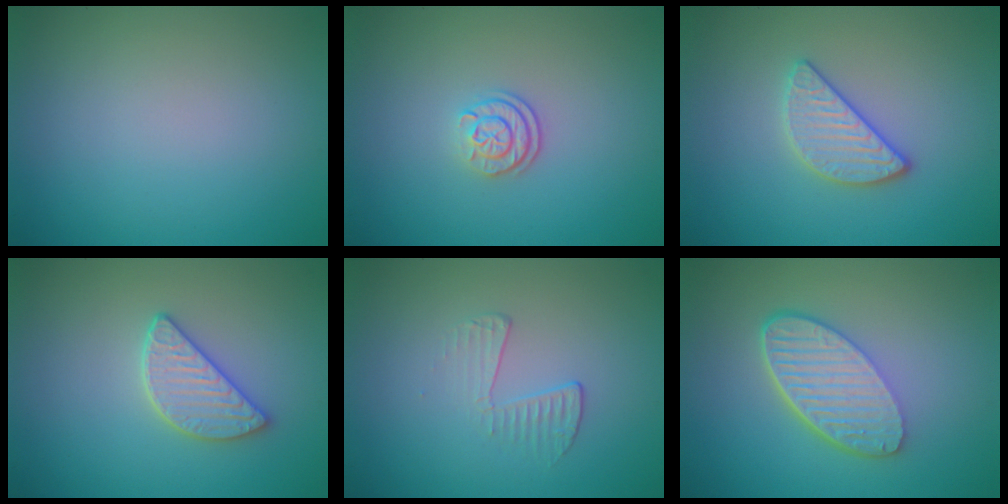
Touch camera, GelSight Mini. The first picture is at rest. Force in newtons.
{"total": 2.1, "press": 1.7, "slide": 1.3}
{"total": 3.0, "press": 2.8, "slide": 1.1}
{"total": 2.9, "press": 2.8, "slide": 0.9}
{"total": 1.8, "press": 0.5, "slide": 1.7}
{"total": 6.0, "press": 4.3, "slide": 4.2}